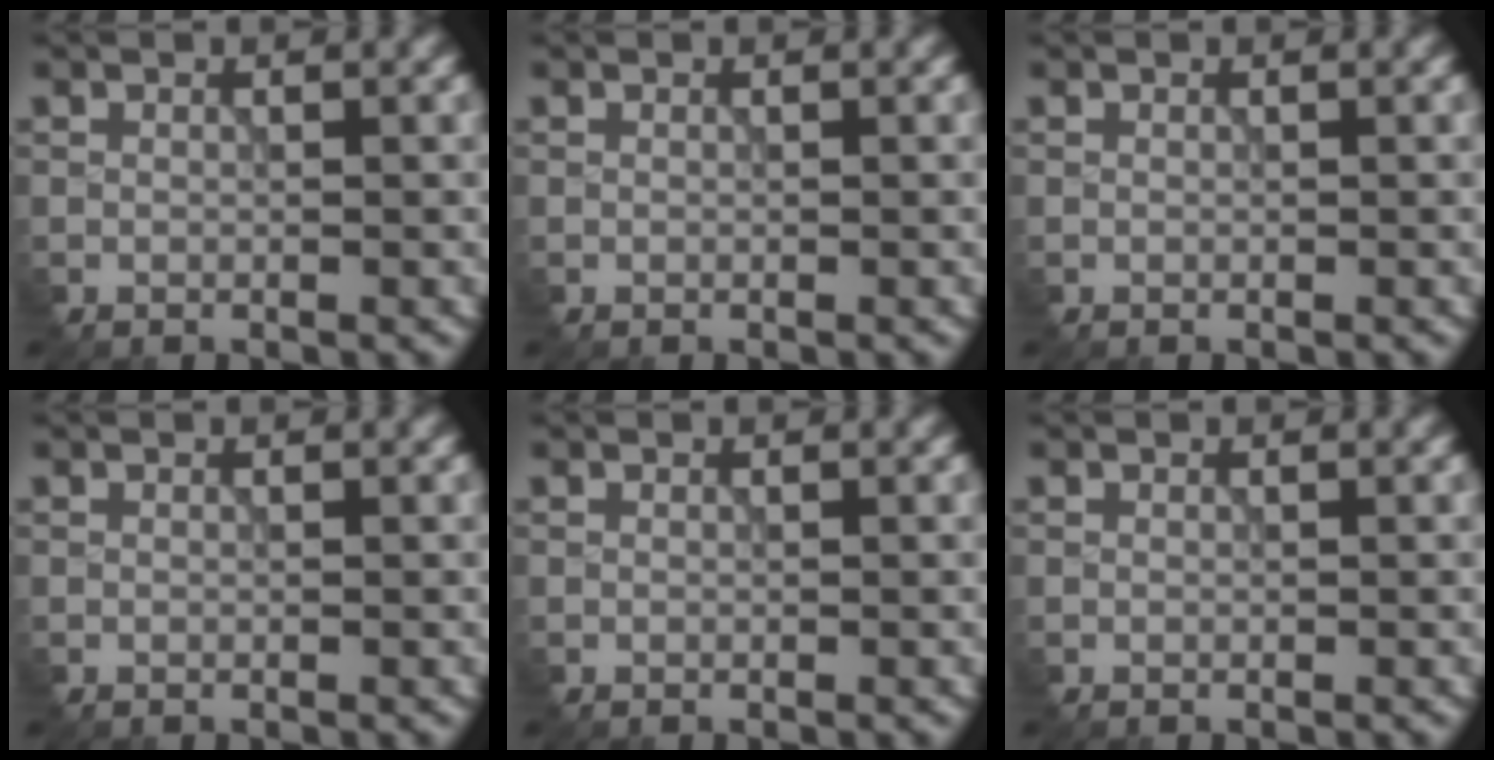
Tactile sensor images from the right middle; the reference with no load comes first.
{"total": 0.0}
{"total": 0.0}
{"total": 0.0}
{"total": 0.0}
{"total": 0.0}